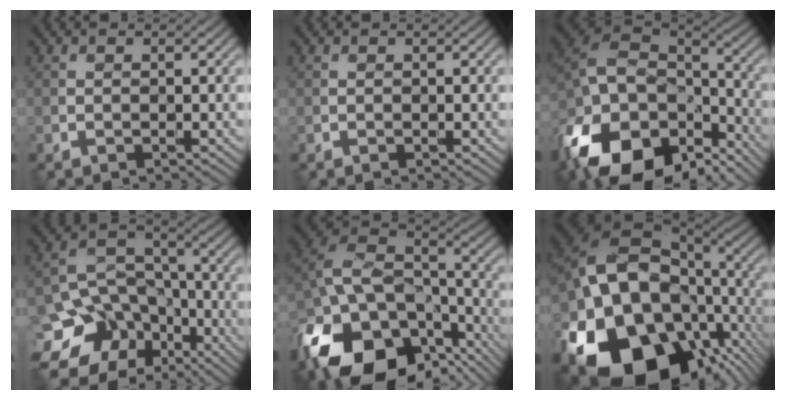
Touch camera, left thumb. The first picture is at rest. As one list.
[{"total": 0.0}, {"total": 18.6, "force": [-10.9, 11.4, 9.9], "torque": [-0.250, -0.048, -0.167]}, {"total": 15.2, "force": [-8.8, 11.1, 5.7], "torque": [-0.144, -0.028, -0.138]}, {"total": 19.2, "force": [-10.9, 11.8, 10.4], "torque": [-0.249, -0.046, -0.164]}, {"total": 23.0, "force": [-6.3, 16.8, 14.3], "torque": [-0.320, -0.056, -0.075]}]